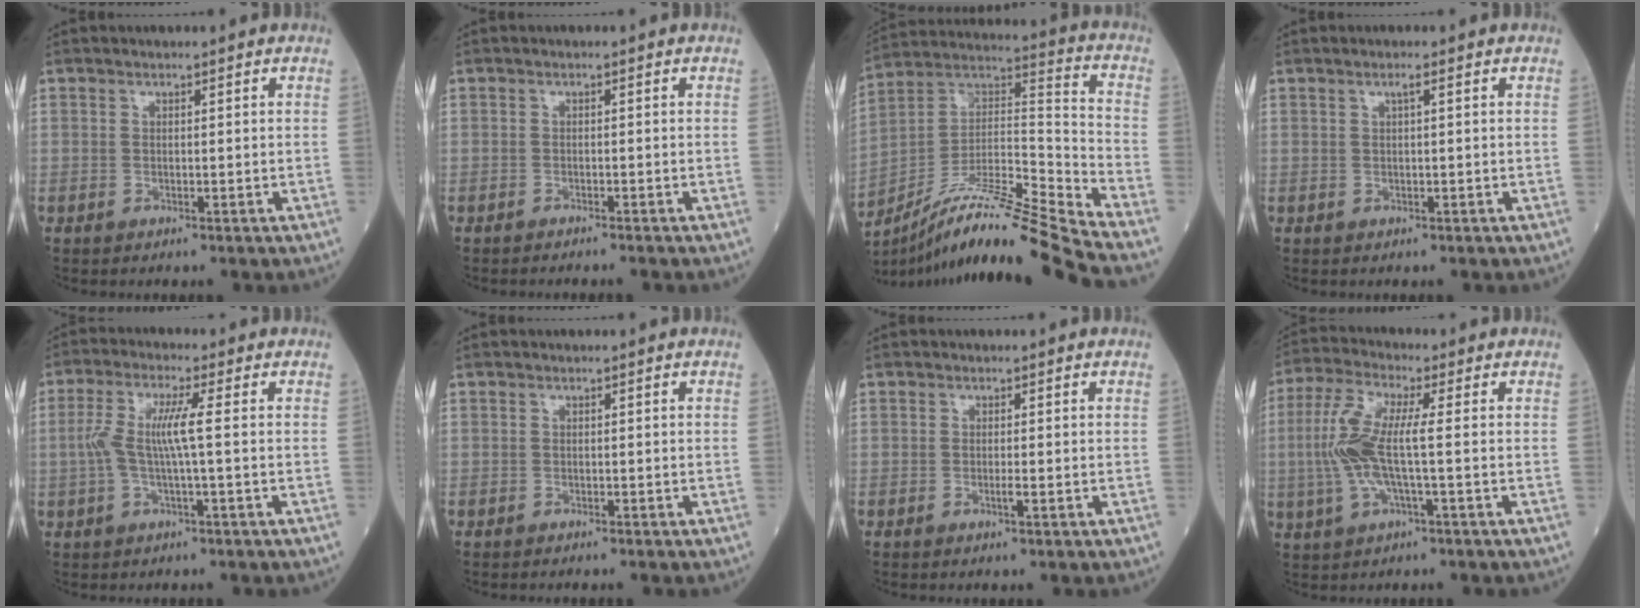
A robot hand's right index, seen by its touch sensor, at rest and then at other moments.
{"total": 2.3, "force": [-2.2, -0.2, 0.7], "torque": [-0.009, 0.001, -0.027]}
{"total": 19.9, "force": [-16.9, -2.1, 10.2], "torque": [-0.196, 0.012, -0.305]}
{"total": 0.8, "force": [0.3, -0.1, 0.7], "torque": [-0.015, 0.002, 0.007]}
{"total": 6.0, "force": [-0.2, 0.2, 6.0], "torque": [-0.136, 0.016, -0.006]}
{"total": 0.7, "force": [-0.7, 0.2, -0.1], "torque": [-0.005, 0.001, -0.016]}
{"total": 1.0, "force": [-0.4, -0.1, 0.9], "torque": [-0.022, -0.001, -0.008]}
{"total": 8.9, "force": [-0.5, 1.4, 8.8], "torque": [-0.202, 0.013, -0.016]}